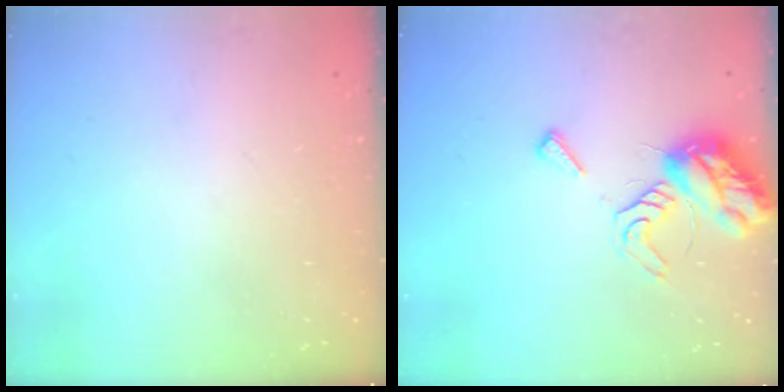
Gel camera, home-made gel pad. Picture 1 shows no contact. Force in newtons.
{"total": 9.7, "press": 9.7, "slide": 0.4}